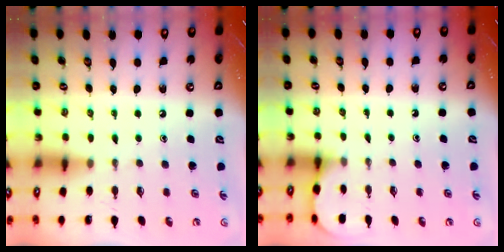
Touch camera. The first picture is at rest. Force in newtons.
{"total": 3.5, "press": 3.5, "slide": 0.3}